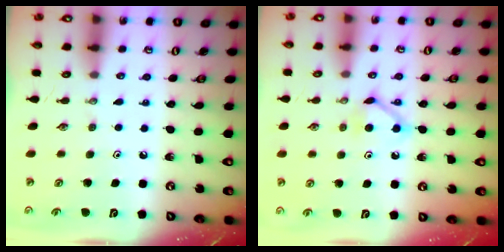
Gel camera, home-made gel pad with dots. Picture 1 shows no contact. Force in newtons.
{"total": 6.1, "press": 6.1, "slide": 0.9}